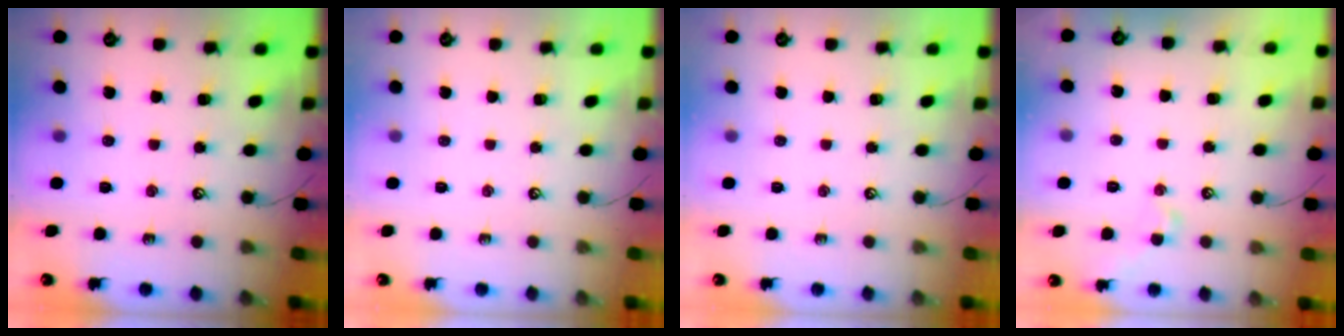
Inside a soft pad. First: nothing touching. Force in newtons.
{"total": 0.0}
{"total": 0.0}
{"total": 1.2, "press": 1.2, "slide": 0.1}